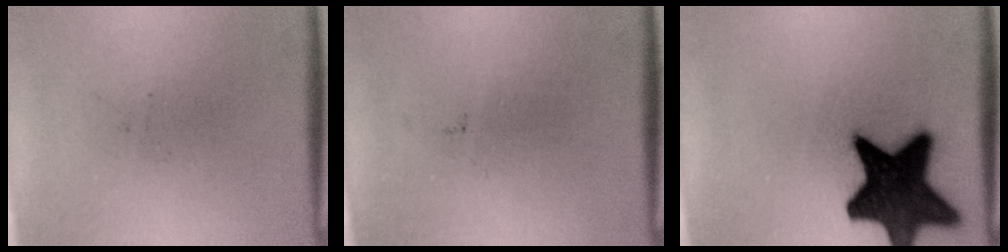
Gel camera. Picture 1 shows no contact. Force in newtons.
{"total": 0.0}
{"total": 18.5}